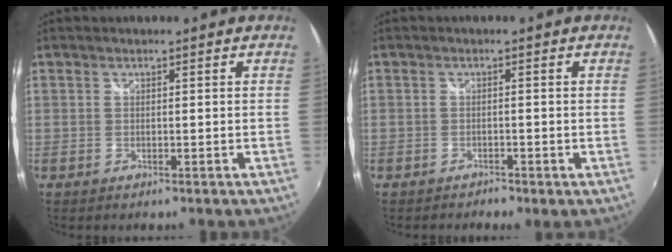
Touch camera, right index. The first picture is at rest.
{"total": 1.3, "force": [-1.1, 0.6, 0.4], "torque": [-0.010, -0.005, -0.017]}